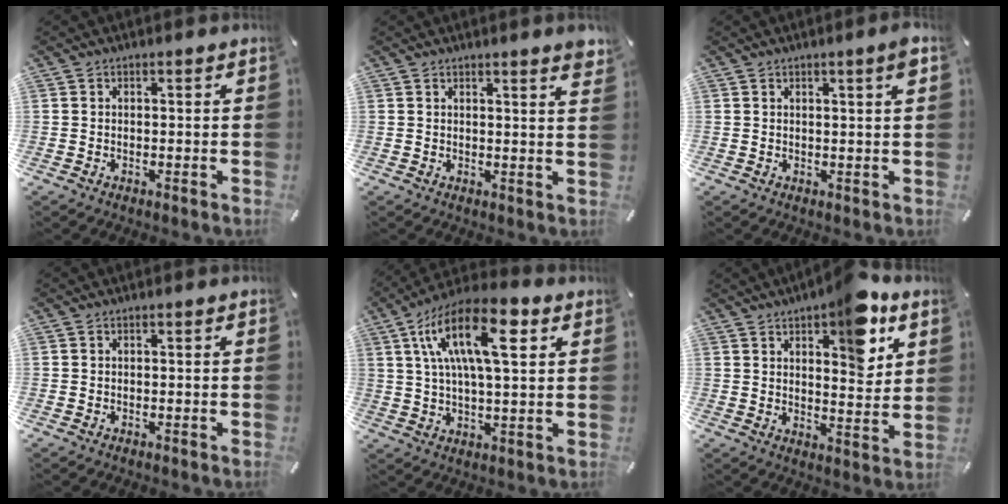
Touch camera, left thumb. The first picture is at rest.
{"total": 3.0, "force": [2.2, 0.0, 2.0], "torque": [-0.028, -0.017, 0.036]}
{"total": 2.9, "force": [1.4, 0.2, 2.5], "torque": [-0.042, -0.004, 0.021]}
{"total": 0.0}
{"total": 17.3, "force": [6.6, 6.5, 14.6], "torque": [-0.280, -0.004, 0.104]}
{"total": 12.5, "force": [7.5, 5.2, 8.6], "torque": [-0.101, -0.042, 0.121]}